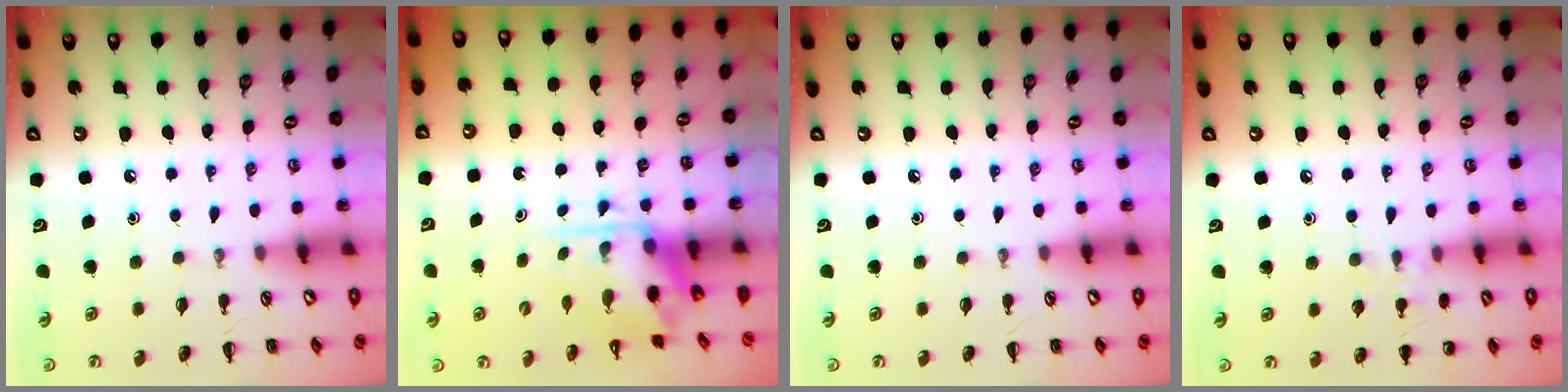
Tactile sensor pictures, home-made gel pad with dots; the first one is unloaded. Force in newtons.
{"total": 3.8, "press": 3.7, "slide": 0.9}
{"total": 0.0}
{"total": 6.7, "press": 6.4, "slide": 2.0}